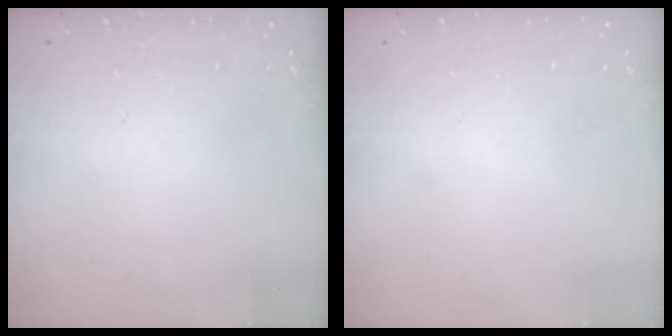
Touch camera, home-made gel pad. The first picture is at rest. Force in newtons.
{"total": 0.0}